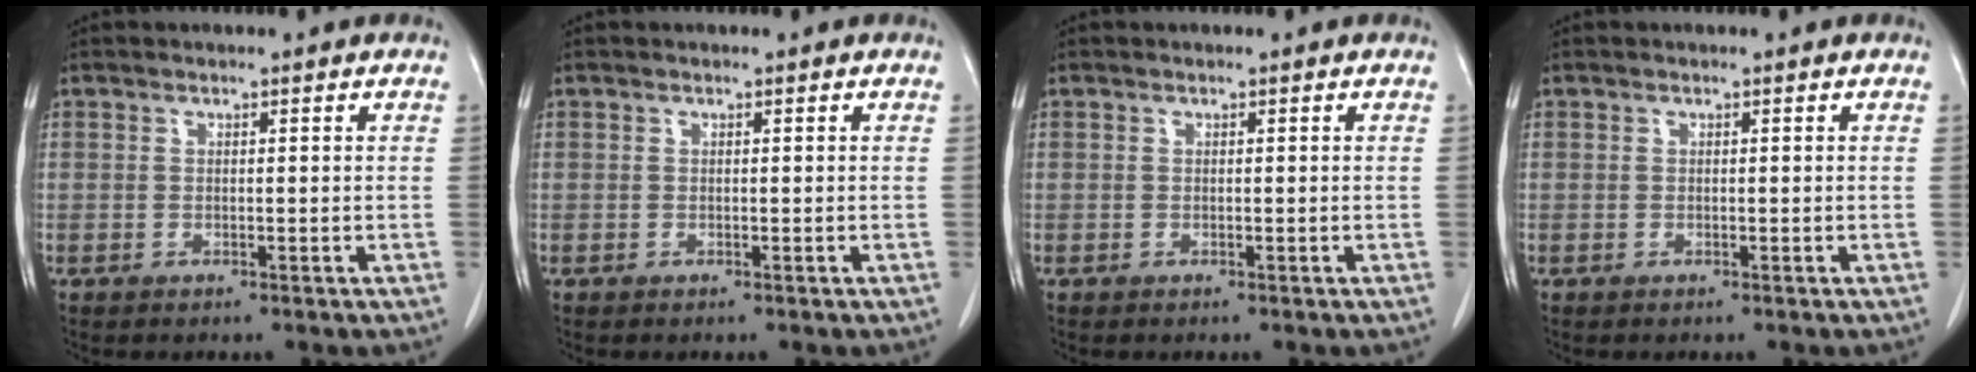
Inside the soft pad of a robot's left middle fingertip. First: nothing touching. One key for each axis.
{"total": 0.0}
{"total": 0.0}
{"total": 0.0}